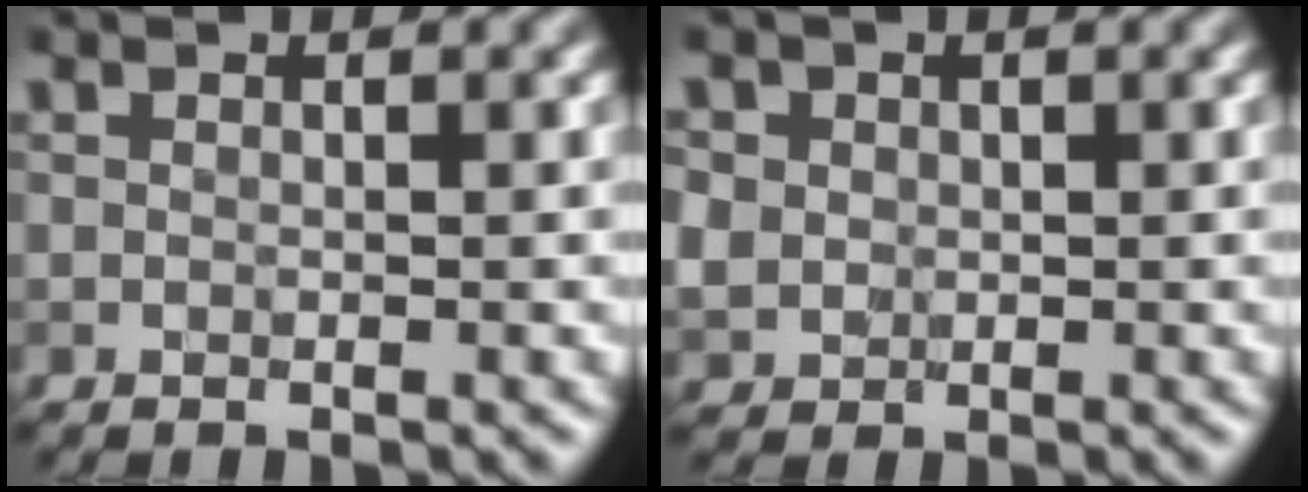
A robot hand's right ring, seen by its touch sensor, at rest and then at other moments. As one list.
[{"total": 3.2, "force": [0.9, 2.8, 1.2], "torque": [-0.038, 0.012, 0.017]}]